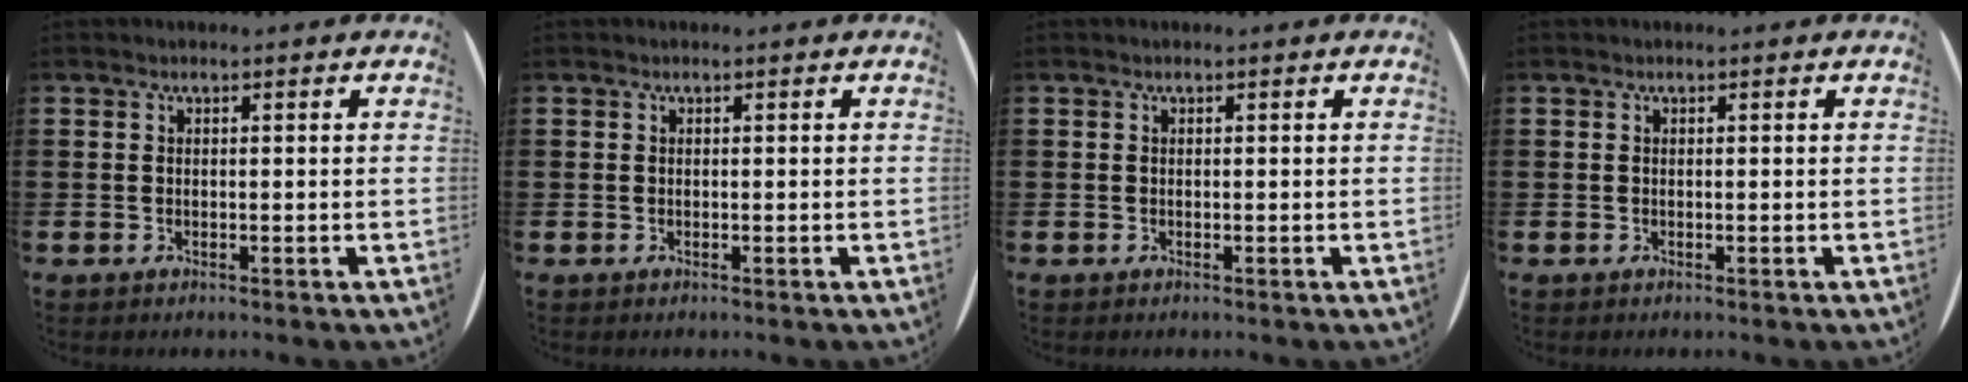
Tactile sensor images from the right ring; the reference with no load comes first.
{"total": 0.0}
{"total": 0.0}
{"total": 0.0}